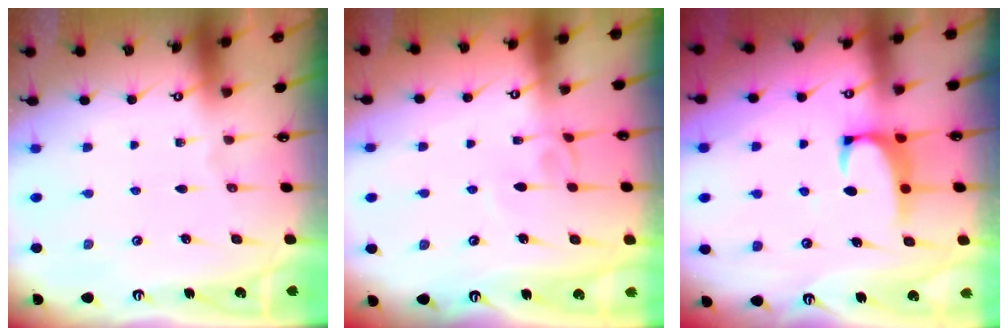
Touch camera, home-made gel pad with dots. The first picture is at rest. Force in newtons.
{"total": 3.6, "press": 3.6, "slide": 0.1}
{"total": 1.9, "press": 1.7, "slide": 0.8}